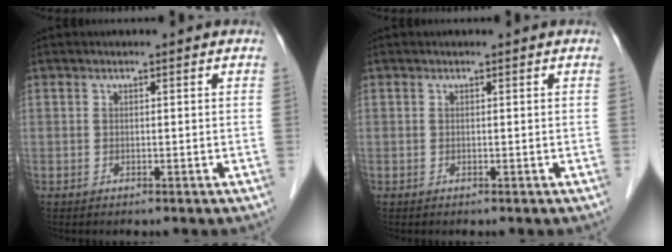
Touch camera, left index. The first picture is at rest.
{"total": 0.0}